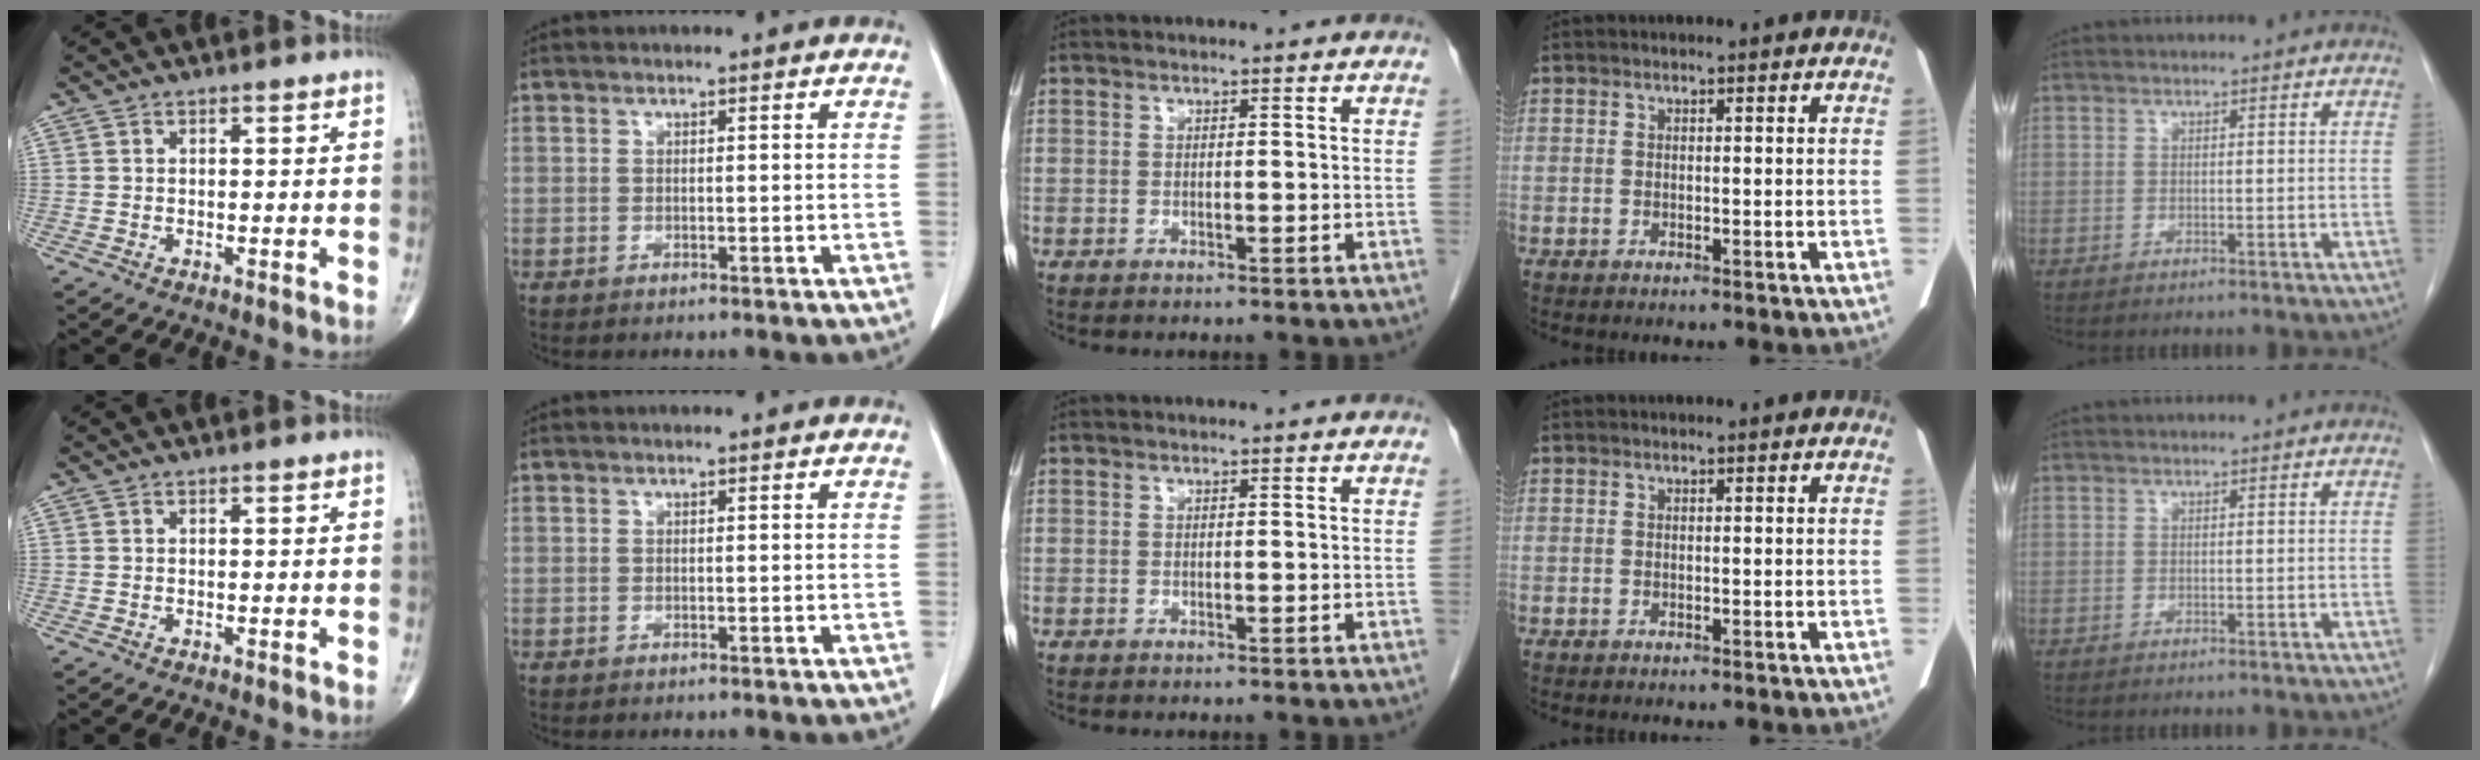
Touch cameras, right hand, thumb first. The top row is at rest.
{}